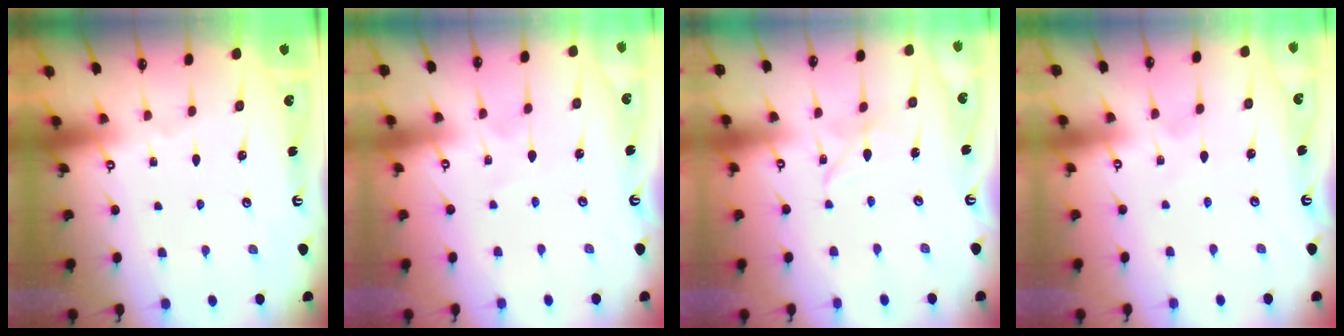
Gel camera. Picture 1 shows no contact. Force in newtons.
{"total": 2.7, "press": 2.7, "slide": 0.3}
{"total": 4.6, "press": 4.5, "slide": 0.4}
{"total": 2.4, "press": 2.4, "slide": 0.2}